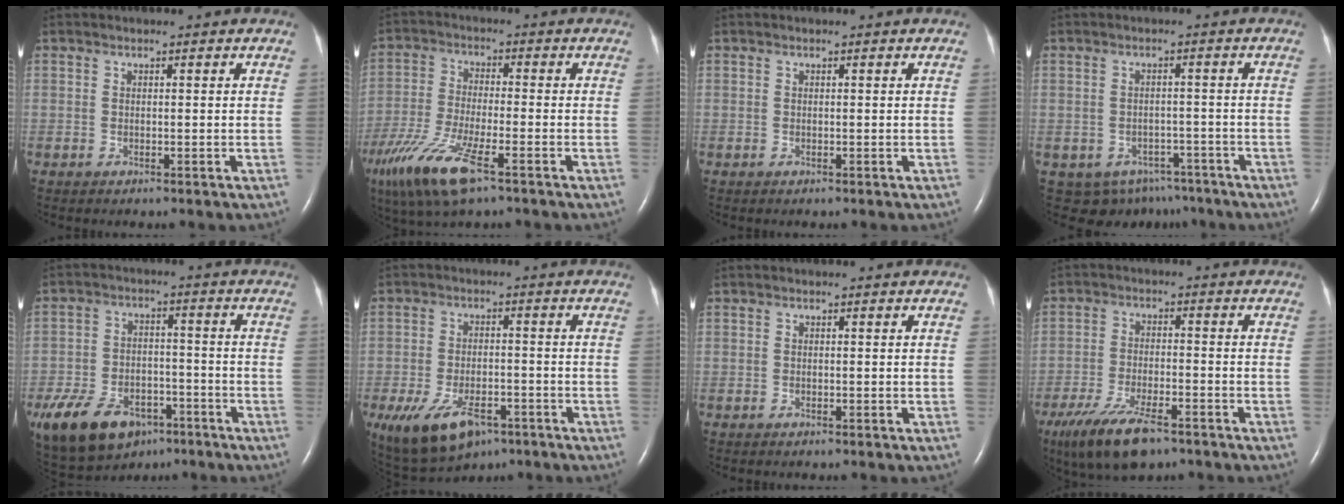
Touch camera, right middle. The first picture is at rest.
{"total": 12.1, "force": [-7.1, 2.4, 9.5], "torque": [-0.201, -0.029, -0.130]}
{"total": 0.0}
{"total": 7.4, "force": [-5.2, 5.1, 1.5], "torque": [-0.014, 0.010, -0.063]}
{"total": 19.7, "force": [-11.6, 12.1, 10.4], "torque": [-0.275, -0.013, -0.184]}
{"total": 10.2, "force": [-5.8, 5.0, 6.8], "torque": [-0.131, -0.009, -0.088]}
{"total": 0.0}
{"total": 10.8, "force": [-7.5, 3.1, 7.1], "torque": [-0.139, -0.022, -0.130]}